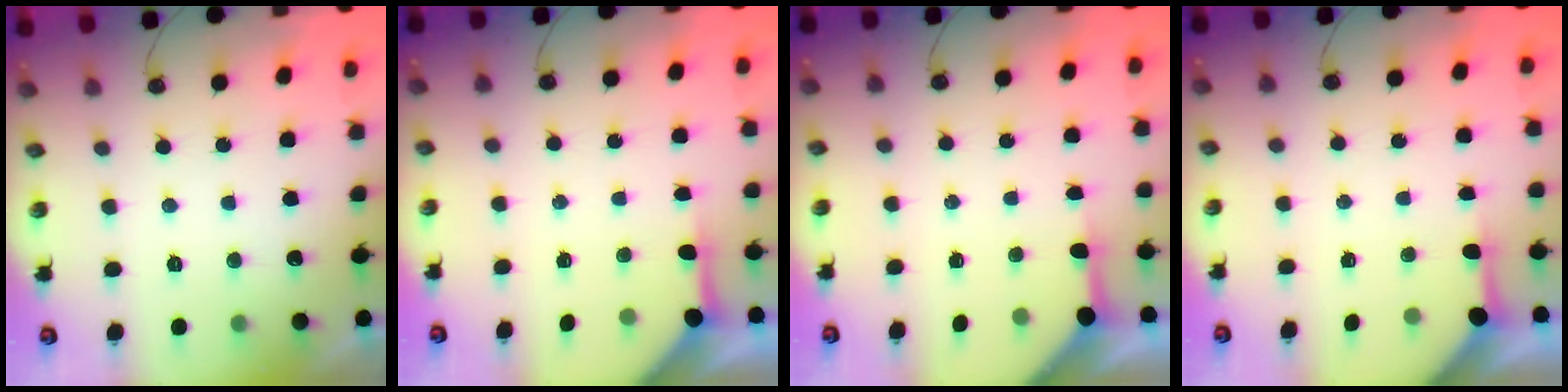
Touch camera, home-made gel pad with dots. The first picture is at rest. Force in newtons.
{"total": 4.0, "press": 4.0, "slide": 0.5}
{"total": 4.1, "press": 4.1, "slide": 0.3}
{"total": 3.6, "press": 3.5, "slide": 0.5}